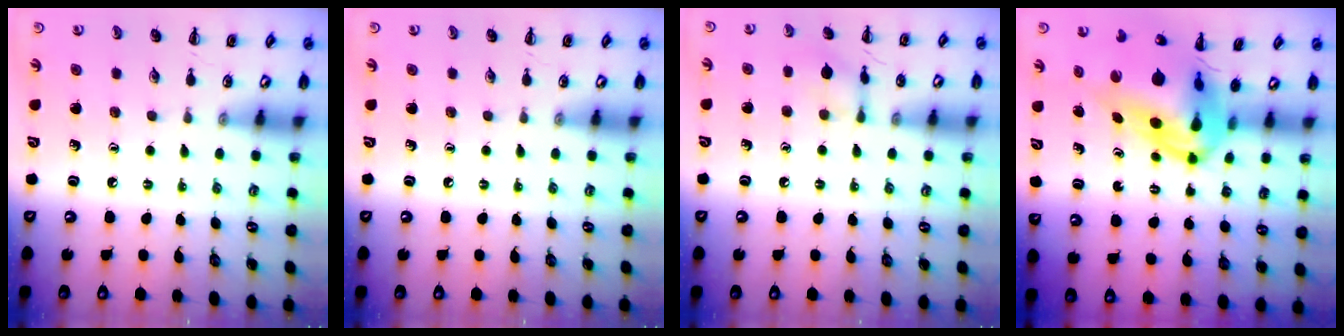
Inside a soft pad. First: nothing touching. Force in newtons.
{"total": 0.0}
{"total": 7.4, "press": 7.3, "slide": 1.2}
{"total": 10.6, "press": 10.0, "slide": 3.4}